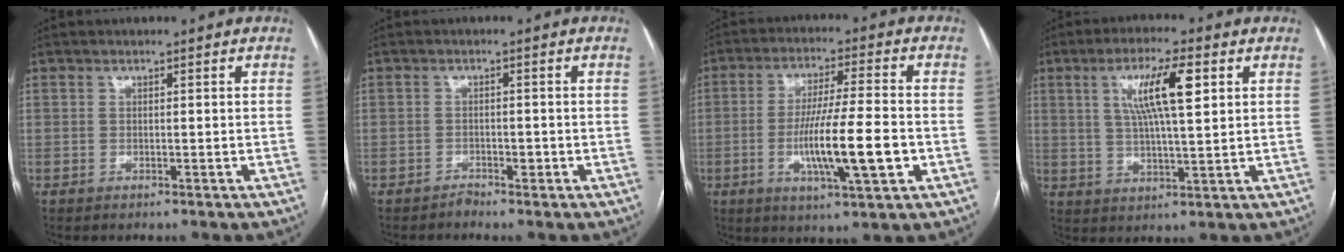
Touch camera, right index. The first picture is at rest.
{"total": 1.2, "force": [-1.0, 0.5, 0.3], "torque": [-0.003, 0.002, -0.015]}
{"total": 12.3, "force": [-2.9, 0.8, 11.9], "torque": [-0.213, -0.010, -0.051]}
{"total": 9.7, "force": [3.2, 1.3, 9.1], "torque": [-0.164, 0.010, 0.058]}